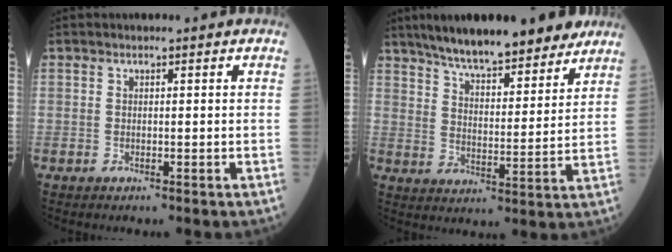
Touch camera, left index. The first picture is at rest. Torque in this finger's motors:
{"motor_torque": [0.42, -0.71, 0.52, 0.10]}